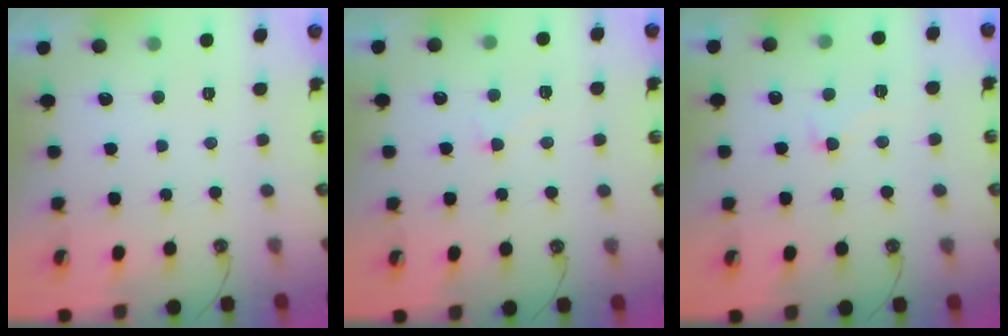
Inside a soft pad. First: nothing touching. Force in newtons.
{"total": 0.8, "press": 0.0, "slide": 0.8}
{"total": 2.1, "press": 2.0, "slide": 0.8}